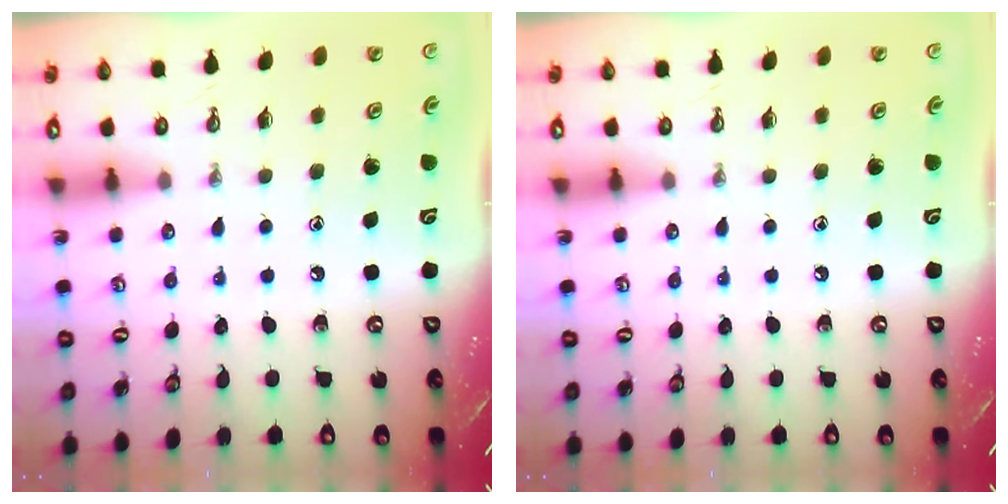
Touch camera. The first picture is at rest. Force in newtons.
{"total": 0.0}